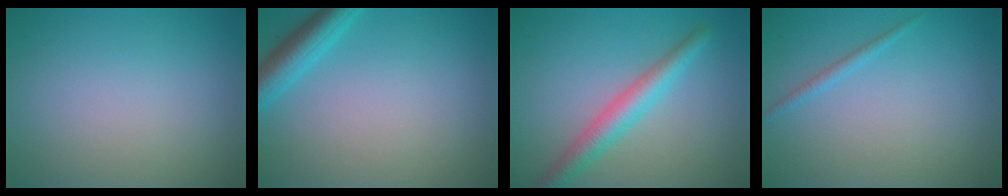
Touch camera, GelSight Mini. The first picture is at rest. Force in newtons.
{"total": 3.5, "press": 3.5, "slide": 0.2}
{"total": 3.7, "press": 3.7, "slide": 0.1}
{"total": 0.9, "press": 0.9, "slide": 0.2}